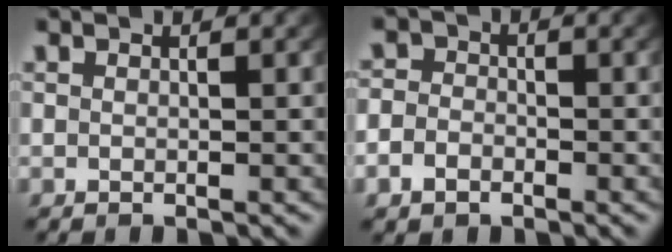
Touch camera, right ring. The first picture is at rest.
{"total": 3.5, "force": [-1.5, 3.1, 0.8], "torque": [-0.026, -0.014, -0.027]}